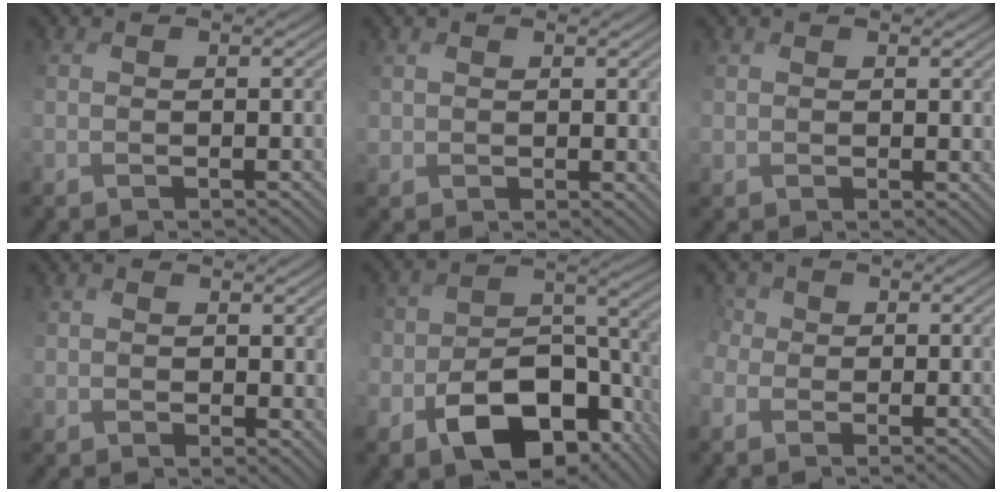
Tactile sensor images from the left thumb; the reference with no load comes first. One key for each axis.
{"total": 1.2, "fx": 0.9, "fy": 0.6, "fz": -0.5, "tx": 0.000, "ty": 0.001, "tz": 0.009}
{"total": 1.0, "fx": 0.8, "fy": 0.3, "fz": -0.5, "tx": 0.001, "ty": 0.000, "tz": 0.012}
{"total": 1.8, "fx": 1.3, "fy": 1.2, "fz": 0.4, "tx": -0.026, "ty": -0.004, "tz": 0.020}
{"total": 11.7, "fx": -6.2, "fy": 6.9, "fz": 7.0, "tx": -0.123, "ty": -0.024, "tz": -0.103}
{"total": 4.1, "fx": -0.6, "fy": 3.8, "fz": 1.3, "tx": -0.057, "ty": 0.011, "tz": -0.036}